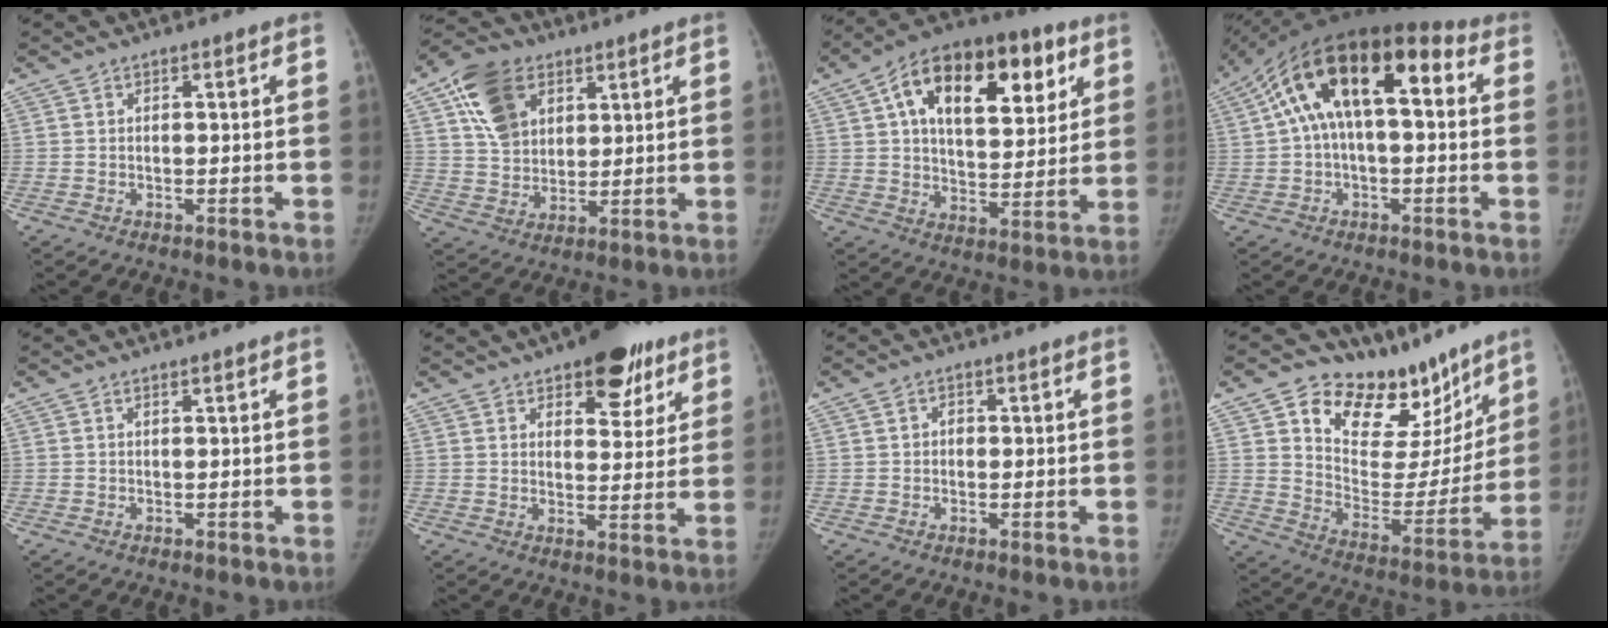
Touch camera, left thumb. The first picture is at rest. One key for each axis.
{"total": 12.6, "fx": 5.5, "fy": 9.0, "fz": 6.9, "tx": -0.100, "ty": -0.011, "tz": 0.102}
{"total": 23.6, "fx": 9.1, "fy": 13.2, "fz": 17.3, "tx": -0.229, "ty": 0.007, "tz": 0.139}
{"total": 19.6, "fx": 4.1, "fy": 9.9, "fz": 16.5, "tx": -0.262, "ty": 0.053, "tz": 0.049}
{"total": 0.0}
{"total": 12.0, "fx": 7.1, "fy": 6.2, "fz": 7.5, "tx": -0.045, "ty": -0.027, "tz": 0.095}
{"total": 1.4, "fx": 0.0, "fy": 1.3, "fz": 0.6, "tx": 0.001, "ty": 0.005, "tz": -0.002}
{"total": 23.0, "fx": 15.5, "fy": 12.8, "fz": 11.1, "tx": -0.092, "ty": -0.087, "tz": 0.237}